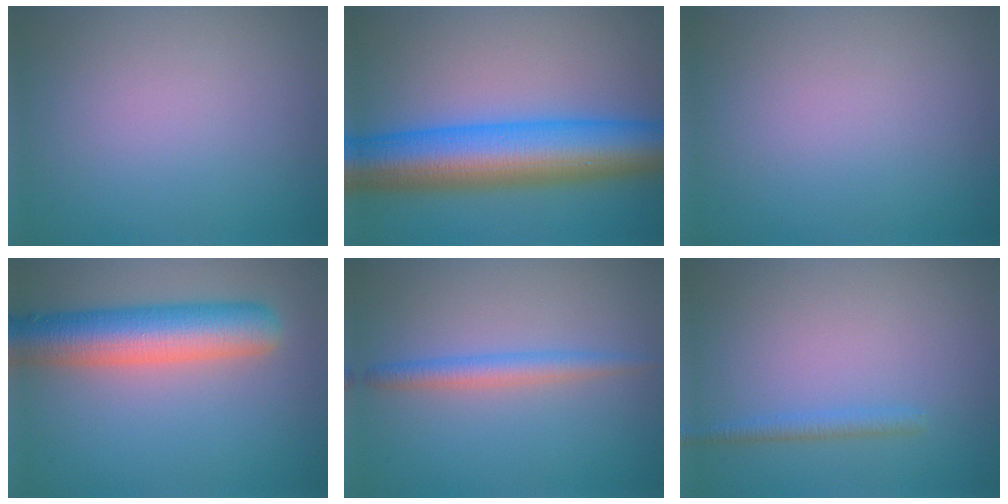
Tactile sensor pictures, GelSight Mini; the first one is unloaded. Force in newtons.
{"total": 10.9, "press": 10.9, "slide": 0.2}
{"total": 0.0}
{"total": 7.8, "press": 7.8, "slide": 0.3}
{"total": 2.3, "press": 2.3, "slide": 0.0}
{"total": 1.3, "press": 1.3, "slide": 0.1}